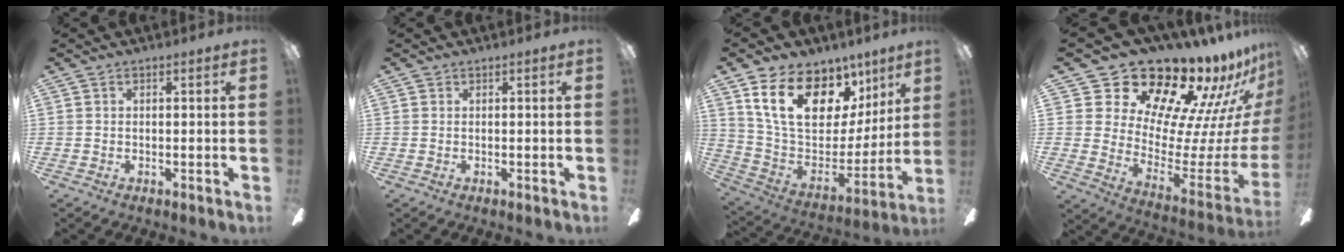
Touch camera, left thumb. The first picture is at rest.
{"total": 0.0}
{"total": 20.4, "force": [11.8, 12.3, 11.3], "torque": [-0.199, -0.060, 0.216]}
{"total": 22.3, "force": [18.9, 8.9, 7.7], "torque": [-0.123, -0.156, 0.343]}